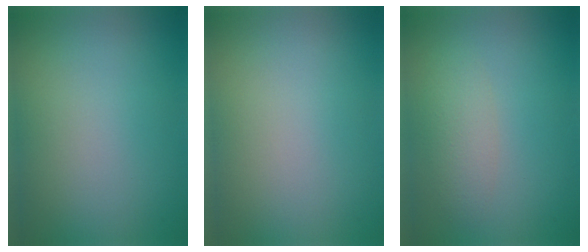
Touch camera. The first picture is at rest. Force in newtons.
{"total": 0.0}
{"total": 2.3, "press": 2.3, "slide": 0.2}